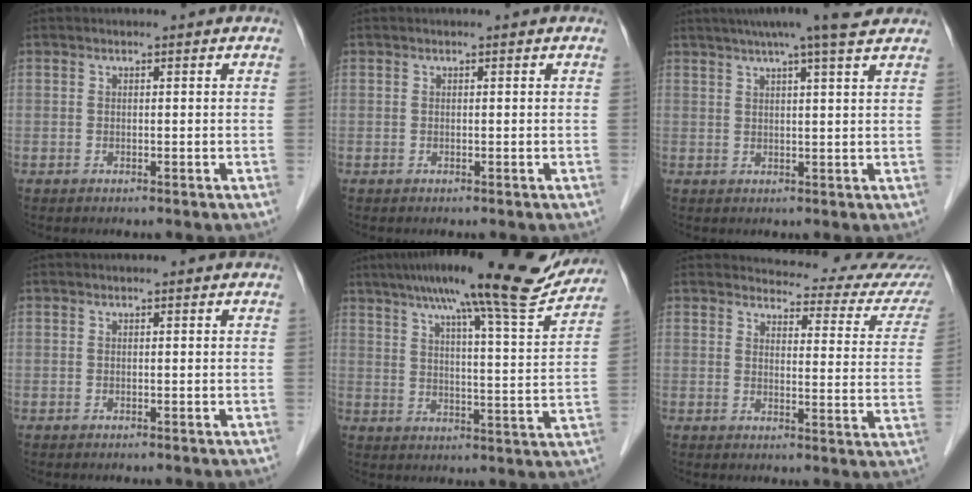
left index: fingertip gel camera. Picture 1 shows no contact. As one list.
[{"total": 0.0}, {"total": 10.6, "force": [8.7, -0.2, 6.0], "torque": [-0.093, 0.025, 0.106]}, {"total": 0.0}, {"total": 20.4, "force": [17.2, 0.9, 11.0], "torque": [-0.168, -0.004, 0.231]}, {"total": 15.4, "force": [15.0, 2.6, 2.5], "torque": [0.000, -0.068, 0.137]}]